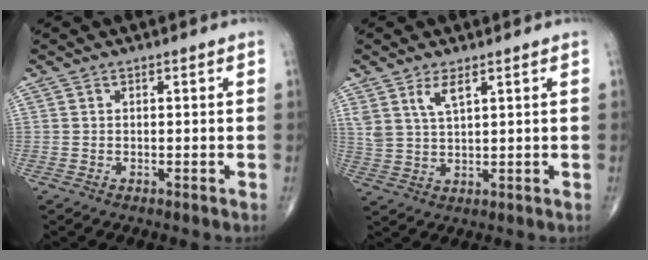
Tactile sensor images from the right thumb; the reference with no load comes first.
{"total": 4.6, "force": [2.7, 1.6, 3.4], "torque": [-0.069, -0.012, 0.059]}